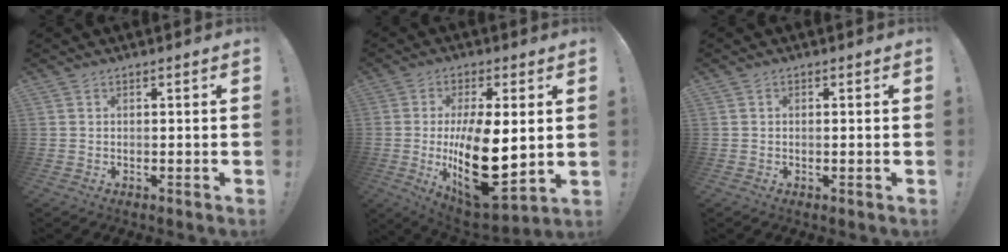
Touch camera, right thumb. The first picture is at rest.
{"total": 21.1, "force": [-0.7, 10.2, 18.5], "torque": [-0.306, -0.026, 0.006]}
{"total": 0.5, "force": [-0.1, 0.1, 0.5], "torque": [-0.005, 0.000, -0.003]}